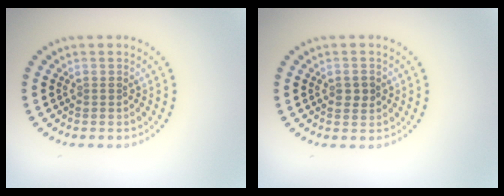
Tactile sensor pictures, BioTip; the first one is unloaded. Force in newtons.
{"total": 1.6, "press": 1.6, "slide": 0.1}